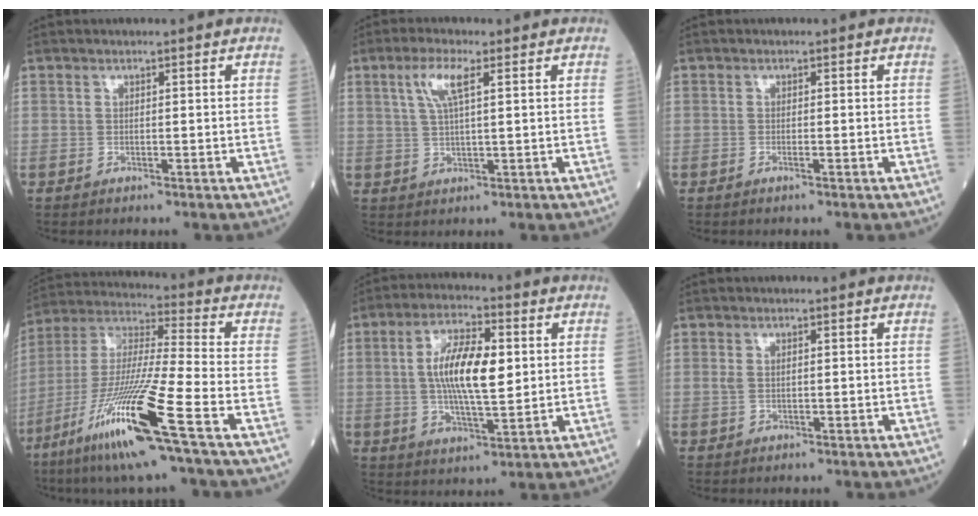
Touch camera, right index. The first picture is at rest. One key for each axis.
{"total": 5.0, "fx": 2.0, "fy": 0.7, "fz": 4.5, "tx": -0.097, "ty": 0.008, "tz": 0.042}
{"total": 0.6, "fx": -0.4, "fy": -0.1, "fz": 0.5, "tx": -0.009, "ty": -0.001, "tz": -0.007}
{"total": 18.6, "fx": -9.2, "fy": -0.6, "fz": 16.2, "tx": -0.351, "ty": -0.046, "tz": -0.181}
{"total": 11.3, "fx": 1.4, "fy": 3.2, "fz": 10.8, "tx": -0.202, "ty": 0.008, "tz": 0.023}
{"total": 1.5, "fx": 0.2, "fy": 0.7, "fz": 1.3, "tx": -0.034, "ty": 0.008, "tz": 0.005}